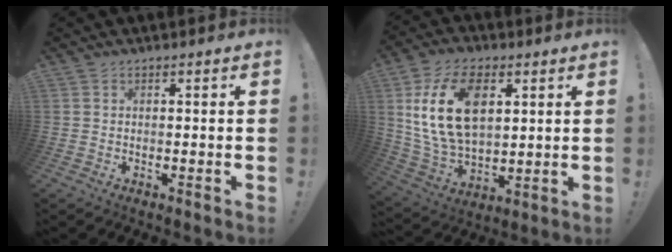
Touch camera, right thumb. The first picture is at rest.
{"total": 19.9, "force": [5.9, 12.6, 14.2], "torque": [-0.279, -0.012, 0.101]}